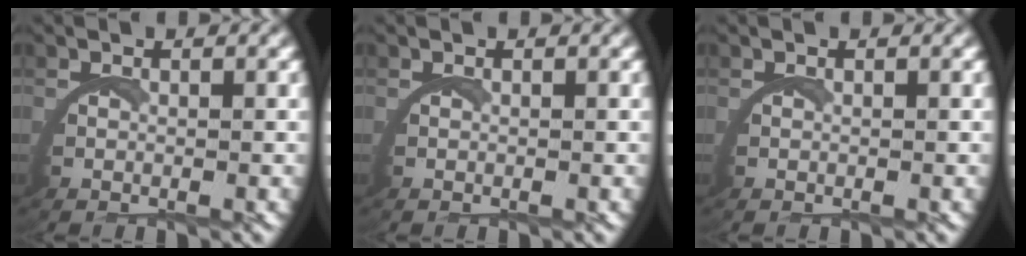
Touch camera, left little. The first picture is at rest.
{"total": 0.0}
{"total": 0.0}